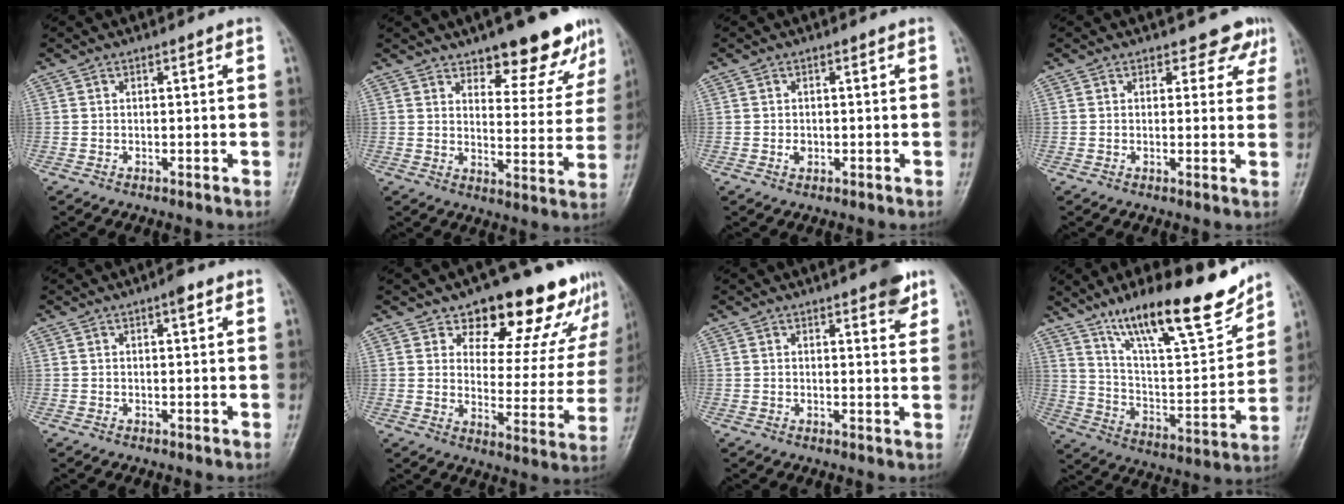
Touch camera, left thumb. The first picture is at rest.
{"total": 12.6, "force": [9.2, 4.9, 7.1], "torque": [-0.041, -0.060, 0.130]}
{"total": 1.4, "force": [-0.2, 1.0, 0.8], "torque": [-0.010, 0.001, -0.002]}
{"total": 4.2, "force": [3.2, 2.6, 0.8], "torque": [0.022, -0.020, 0.025]}
{"total": 2.0, "force": [1.1, 0.6, 1.5], "torque": [-0.020, -0.001, 0.013]}
{"total": 18.2, "force": [14.2, 8.2, 7.7], "torque": [-0.032, -0.090, 0.175]}
{"total": 4.9, "force": [3.2, 1.4, 3.5], "torque": [-0.033, -0.016, 0.036]}
{"total": 23.0, "force": [16.1, 6.0, 15.3], "torque": [-0.211, -0.072, 0.272]}